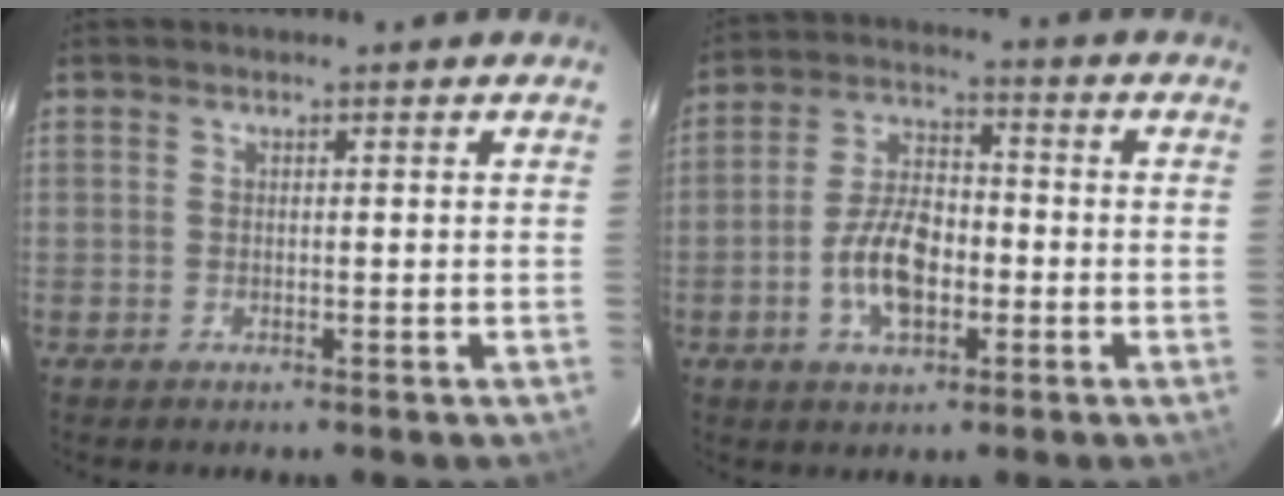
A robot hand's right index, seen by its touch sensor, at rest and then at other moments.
{"total": 9.6, "force": [-3.1, 5.2, 7.4], "torque": [-0.150, 0.014, -0.052]}